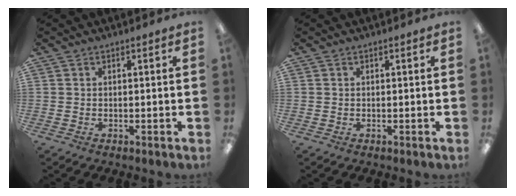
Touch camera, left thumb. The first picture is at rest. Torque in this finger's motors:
{"motor_torque": [-0.18, 0.01, -0.27, 0.14, 0.00]}